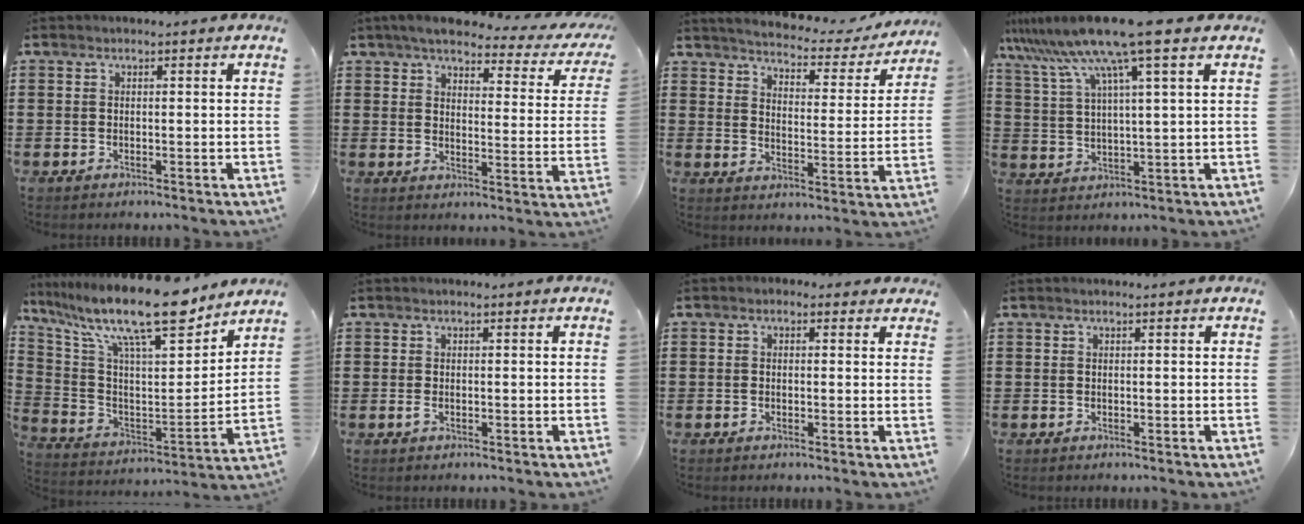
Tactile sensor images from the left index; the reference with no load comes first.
{"total": 4.9, "force": [4.1, 1.0, 2.5], "torque": [-0.061, -0.020, 0.064]}
{"total": 3.3, "force": [3.2, 0.2, 0.9], "torque": [-0.039, -0.029, 0.046]}
{"total": 11.5, "force": [8.1, 0.0, 8.2], "torque": [-0.190, -0.027, 0.136]}
{"total": 15.9, "force": [12.5, 3.2, 9.4], "torque": [-0.201, -0.079, 0.210]}
{"total": 0.8, "force": [-0.1, 0.2, 0.8], "torque": [-0.015, -0.003, -0.001]}
{"total": 1.1, "force": [0.1, 1.0, 0.5], "torque": [-0.013, 0.005, -0.001]}
{"total": 0.0}